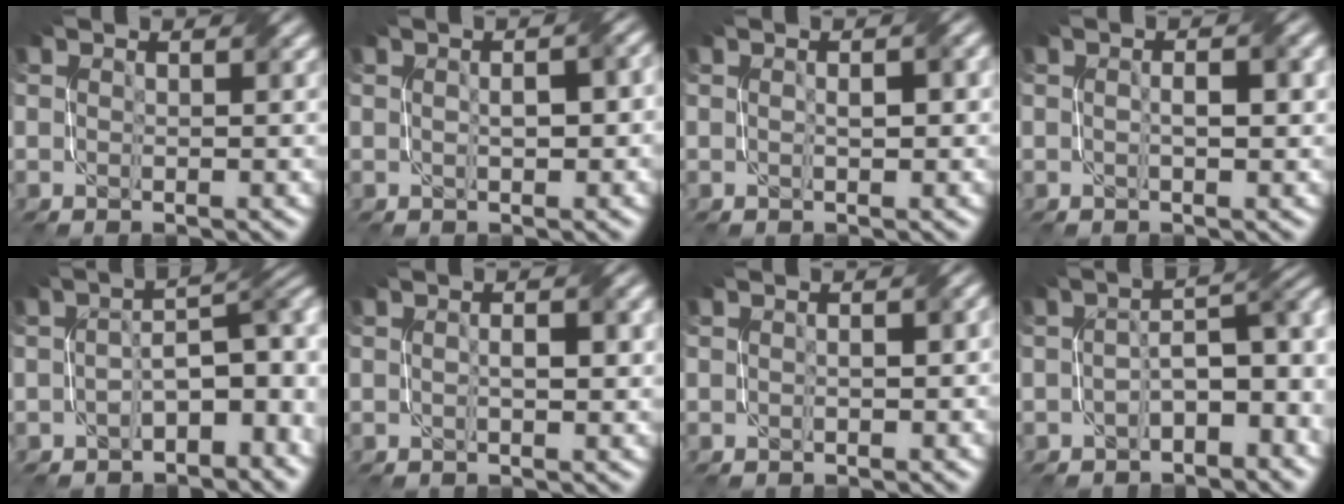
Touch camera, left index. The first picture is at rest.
{"total": 3.1, "force": [0.3, 1.3, 2.8], "torque": [-0.036, 0.007, 0.002]}
{"total": 1.5, "force": [0.1, 0.4, 1.4], "torque": [-0.026, 0.004, 0.002]}
{"total": 2.2, "force": [0.0, 0.6, 2.1], "torque": [-0.032, 0.001, -0.001]}
{"total": 6.8, "force": [-1.7, 3.4, 5.6], "torque": [-0.073, 0.011, -0.030]}
{"total": 1.9, "force": [0.0, 0.5, 1.9], "torque": [-0.031, 0.003, 0.000]}
{"total": 1.4, "force": [0.0, 0.5, 1.3], "torque": [-0.022, 0.000, -0.001]}
{"total": 5.7, "force": [-2.0, 2.6, 4.7], "torque": [-0.063, 0.013, -0.039]}